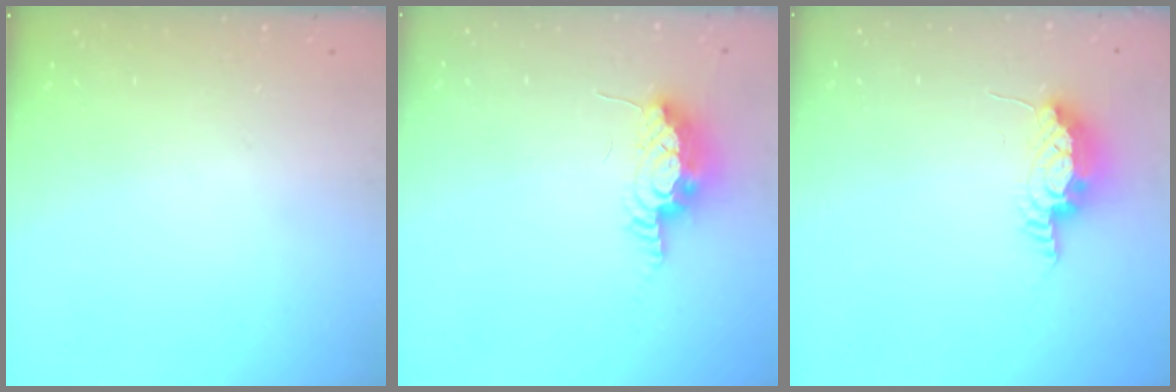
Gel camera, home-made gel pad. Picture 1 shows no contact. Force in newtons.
{"total": 12.9, "press": 10.5, "slide": 7.5}
{"total": 9.1, "press": 9.0, "slide": 1.1}